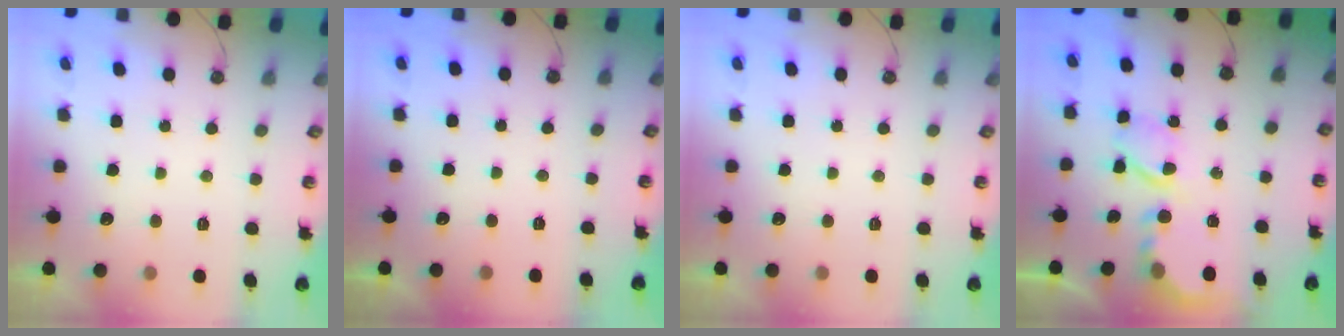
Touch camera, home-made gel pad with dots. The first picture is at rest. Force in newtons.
{"total": 0.0}
{"total": 0.0}
{"total": 8.2, "press": 8.2, "slide": 0.7}